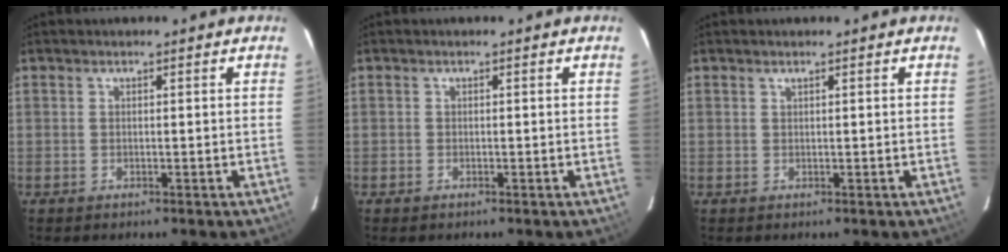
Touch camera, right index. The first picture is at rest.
{"total": 0.7, "force": [-0.5, 0.4, 0.1], "torque": [-0.004, -0.001, -0.010]}
{"total": 0.0}